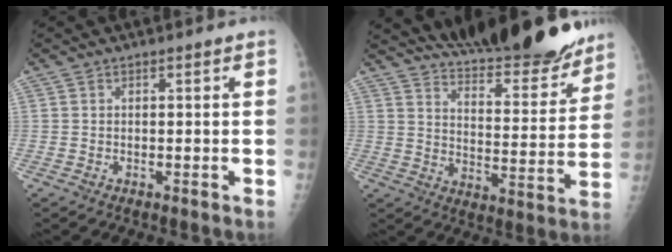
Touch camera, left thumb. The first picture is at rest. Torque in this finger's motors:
{"motor_torque": [0.32, 0.08, -0.41, -0.59, 0.06]}